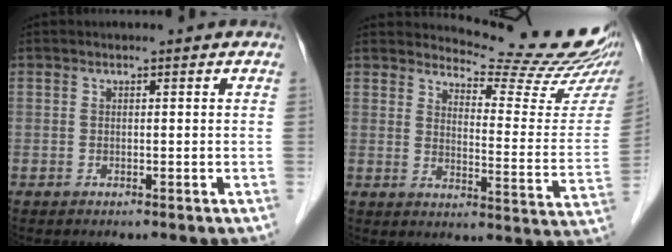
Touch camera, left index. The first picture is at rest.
{"total": 16.7, "force": [15.8, 0.2, 5.4], "torque": [-0.079, -0.104, 0.184]}